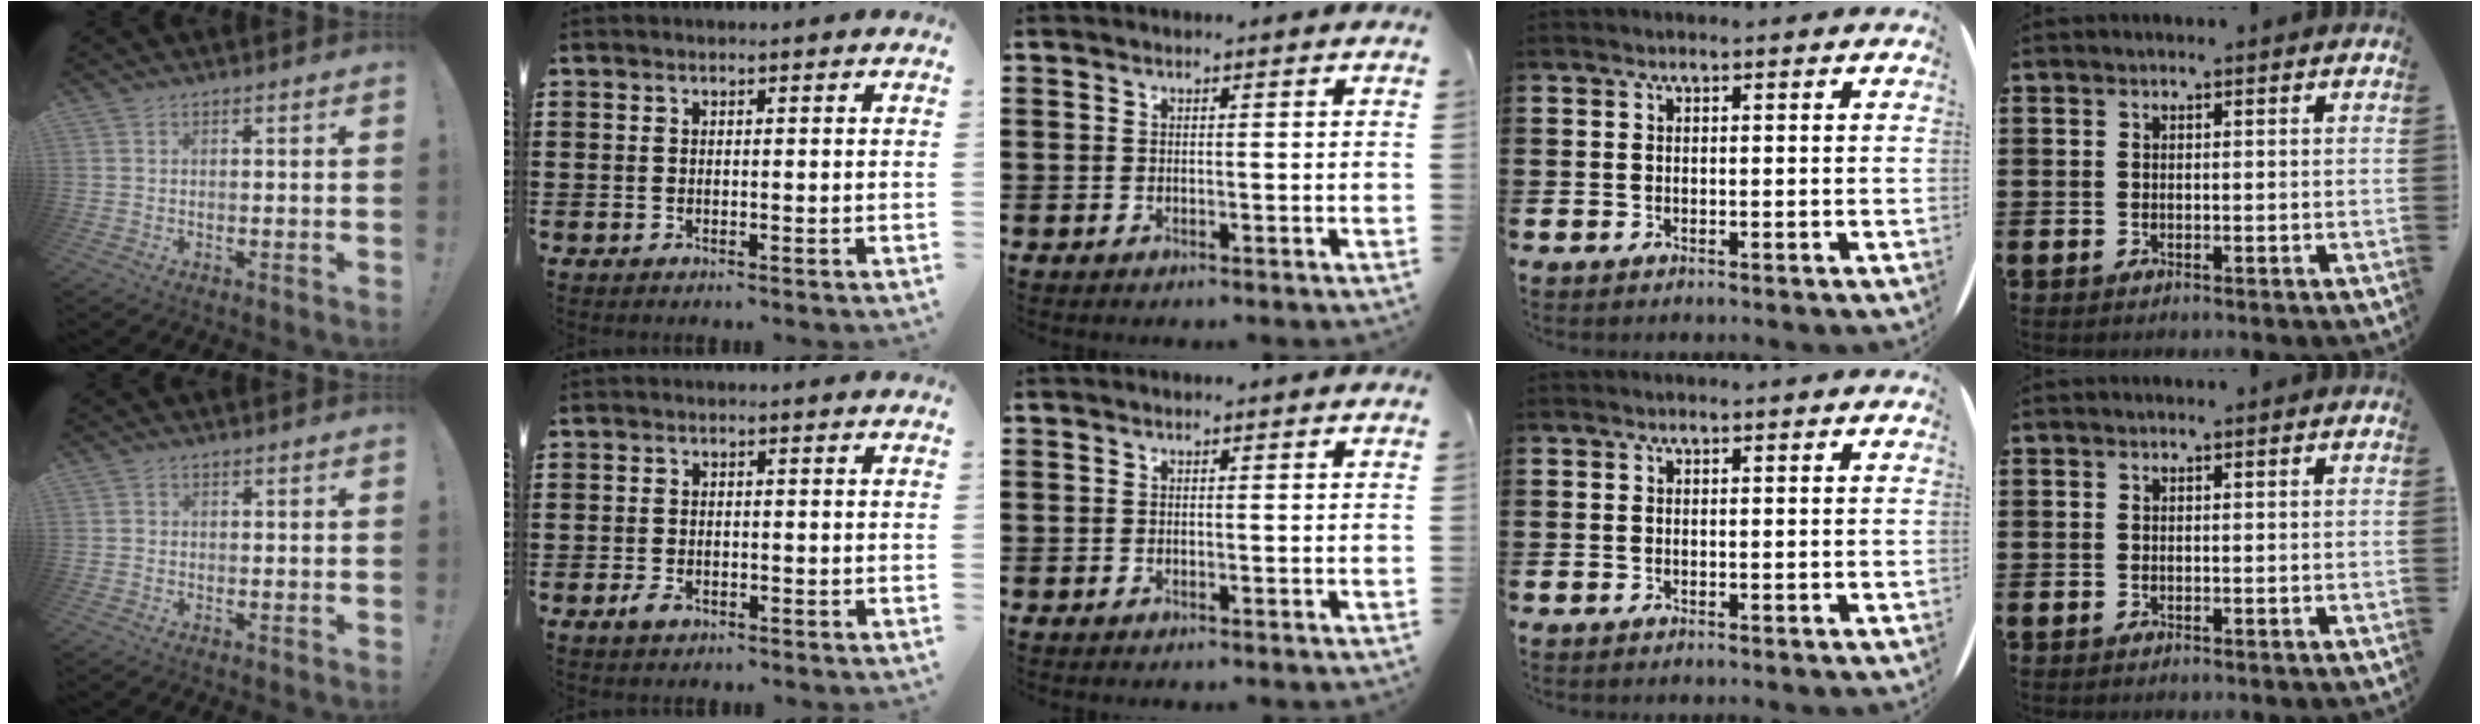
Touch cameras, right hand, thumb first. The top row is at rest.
{"thumb": {"total": 0.9, "force": [-0.3, 0.8, 0.2], "torque": [-0.010, 0.006, -0.004]}, "index": {"total": 1.6, "force": [-0.9, 1.0, 1.0], "torque": [-0.026, -0.003, -0.018]}}